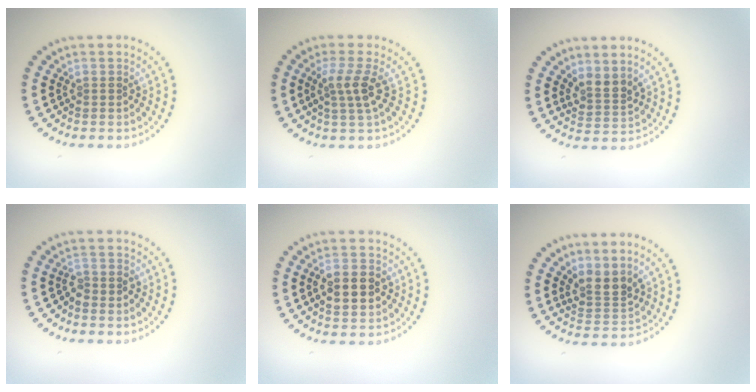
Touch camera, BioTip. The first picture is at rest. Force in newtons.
{"total": 2.5, "press": 1.9, "slide": 1.7}
{"total": 2.3, "press": 1.7, "slide": 1.6}
{"total": 1.4, "press": 1.1, "slide": 0.9}
{"total": 4.3, "press": 4.3, "slide": 0.3}
{"total": 2.6, "press": 1.9, "slide": 1.8}